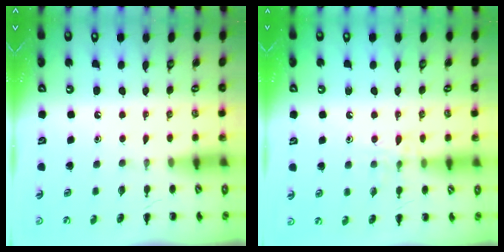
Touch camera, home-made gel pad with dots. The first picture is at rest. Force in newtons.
{"total": 7.9, "press": 7.7, "slide": 1.7}